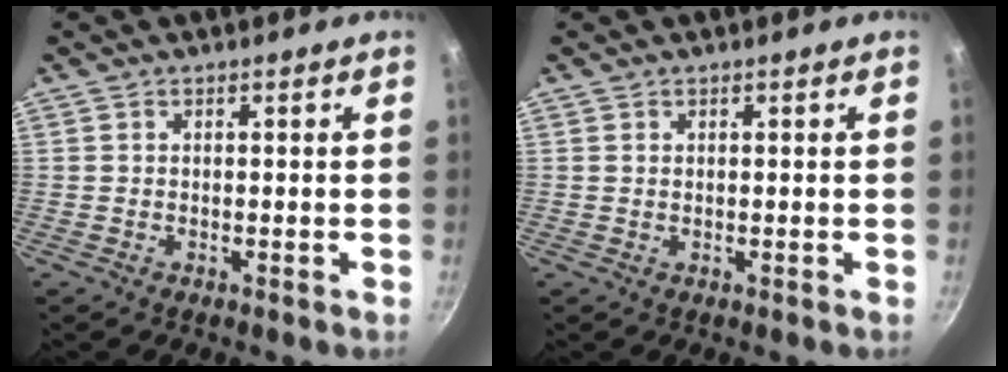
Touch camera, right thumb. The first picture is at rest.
{"total": 0.0}